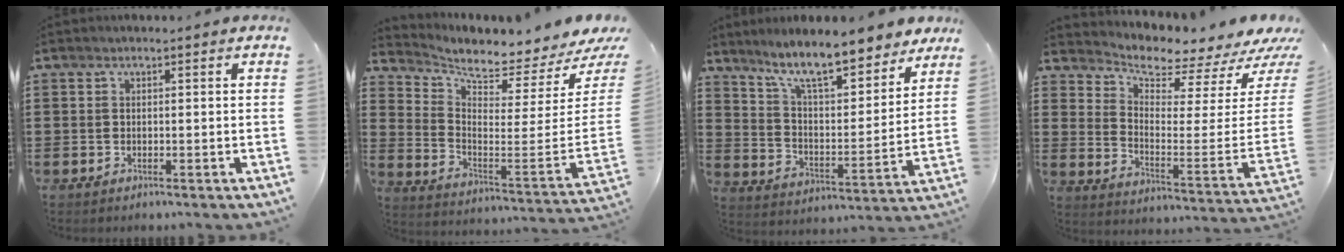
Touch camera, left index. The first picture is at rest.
{"total": 4.1, "force": [3.8, -0.1, 1.7], "torque": [-0.052, -0.065, 0.057]}
{"total": 10.2, "force": [8.9, 1.1, 5.0], "torque": [-0.122, -0.049, 0.153]}
{"total": 4.3, "force": [4.0, 0.6, 1.4], "torque": [-0.040, -0.057, 0.060]}